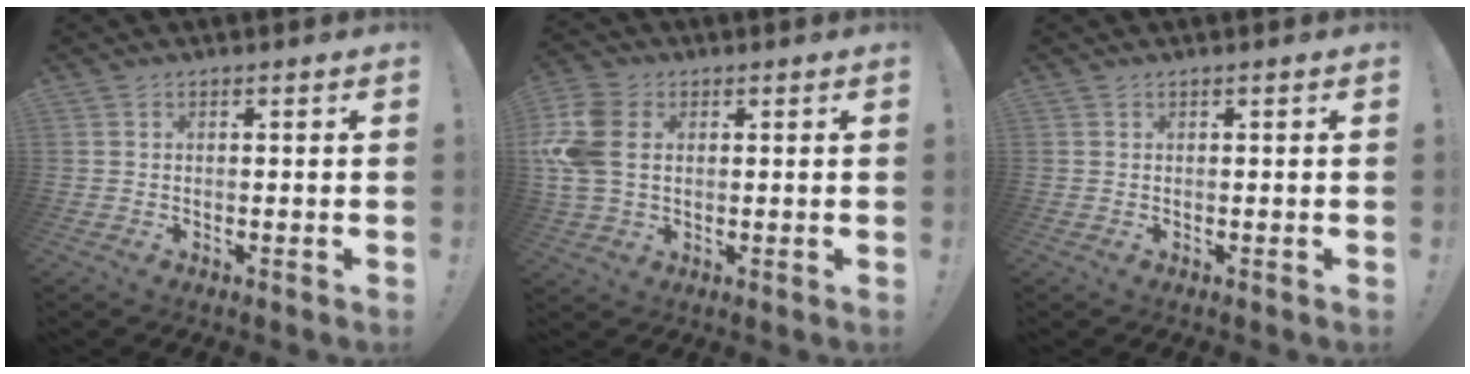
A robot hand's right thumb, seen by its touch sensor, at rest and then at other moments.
{"total": 13.8, "force": [2.3, 9.7, 9.5], "torque": [-0.213, 0.002, 0.046]}
{"total": 0.0}